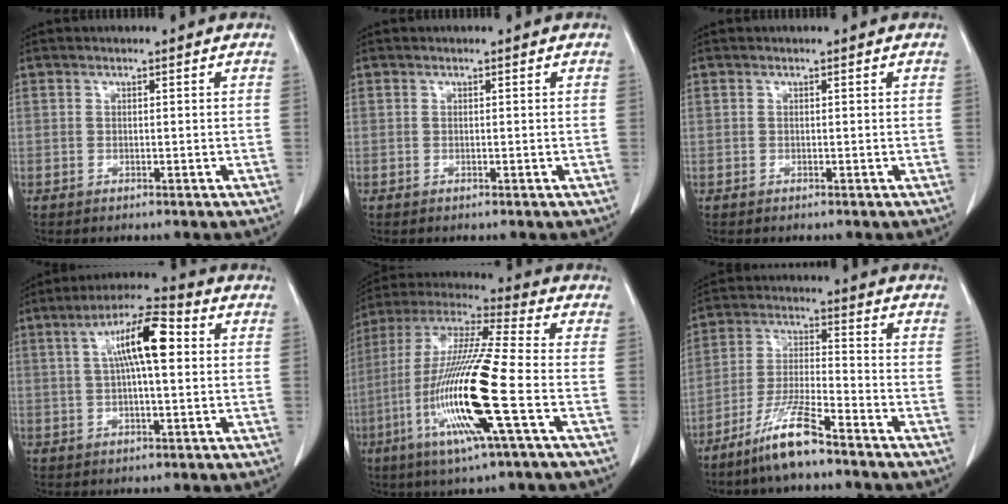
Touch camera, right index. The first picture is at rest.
{"total": 0.0}
{"total": 0.0}
{"total": 10.0, "force": [2.2, 1.9, 9.6], "torque": [-0.170, 0.024, 0.034]}
{"total": 18.4, "force": [-5.5, 0.2, 17.6], "torque": [-0.365, -0.019, -0.112]}
{"total": 8.9, "force": [-6.7, 0.4, 5.9], "torque": [-0.123, -0.020, -0.132]}